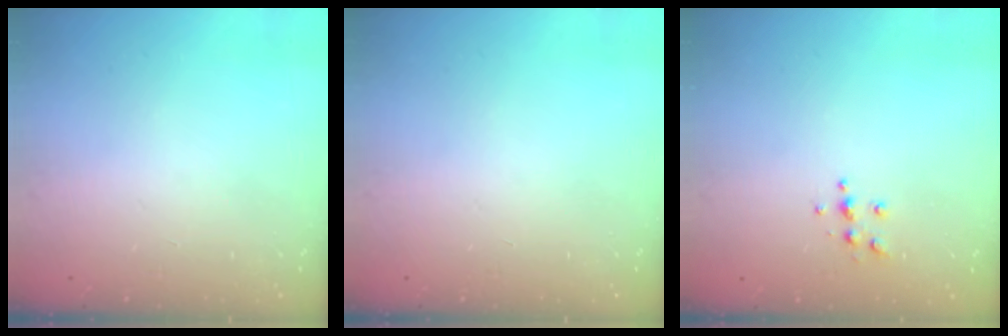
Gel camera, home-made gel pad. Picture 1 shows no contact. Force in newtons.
{"total": 0.0}
{"total": 5.5, "press": 5.5, "slide": 0.6}